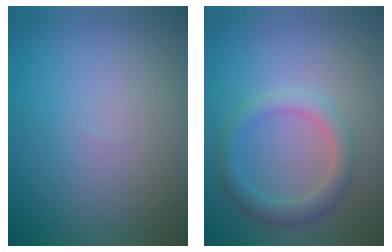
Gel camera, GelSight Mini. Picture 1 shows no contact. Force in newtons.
{"total": 3.1, "press": 3.1, "slide": 0.2}